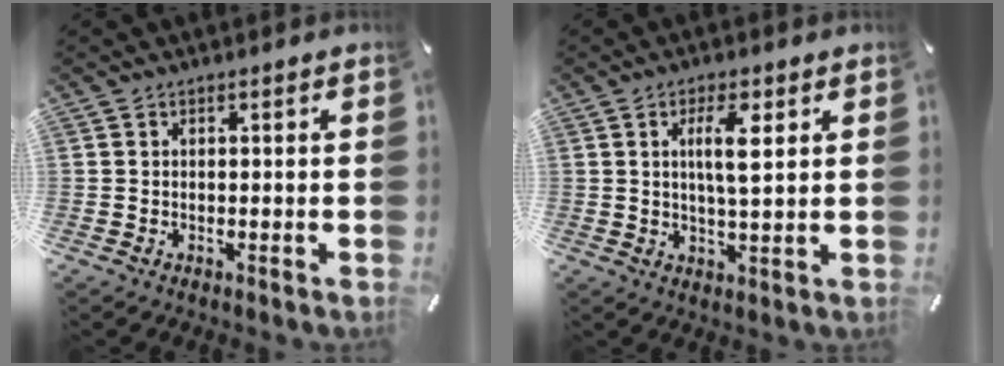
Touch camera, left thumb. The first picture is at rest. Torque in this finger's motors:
{"motor_torque": [0.37, -0.04, 0.29, 0.22, 0.19]}